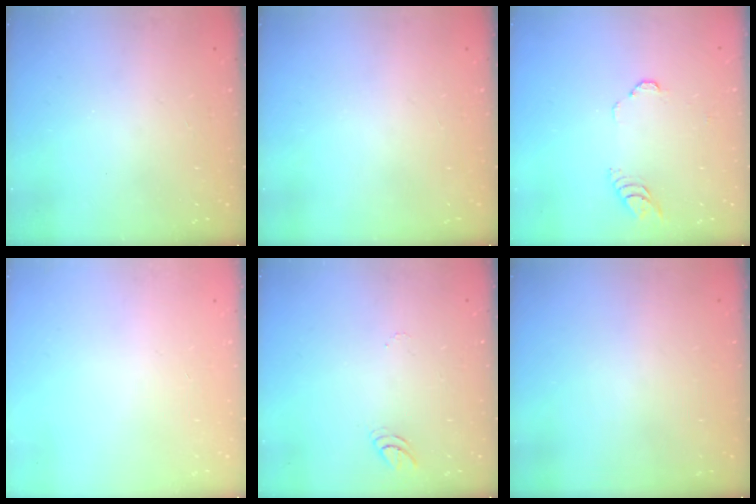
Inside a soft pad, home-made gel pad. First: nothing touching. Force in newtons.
{"total": 0.0}
{"total": 3.9, "press": 3.9, "slide": 0.3}
{"total": 0.0}
{"total": 3.3, "press": 3.3, "slide": 0.3}
{"total": 0.0}